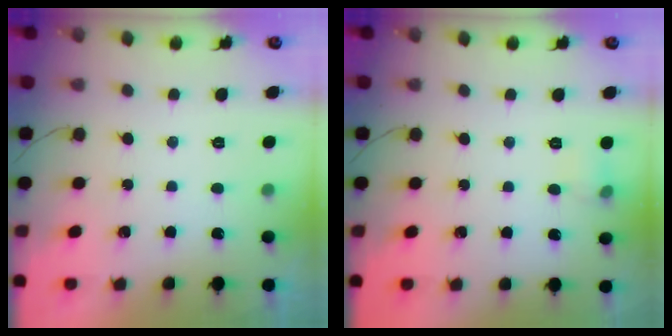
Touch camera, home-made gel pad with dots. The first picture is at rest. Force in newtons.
{"total": 5.1, "press": 4.8, "slide": 1.6}